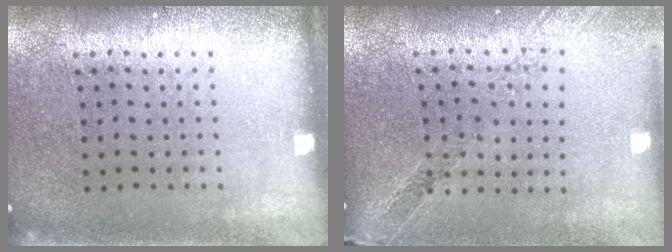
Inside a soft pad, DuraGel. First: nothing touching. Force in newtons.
{"total": 0.6, "press": 0.6, "slide": 0.1}